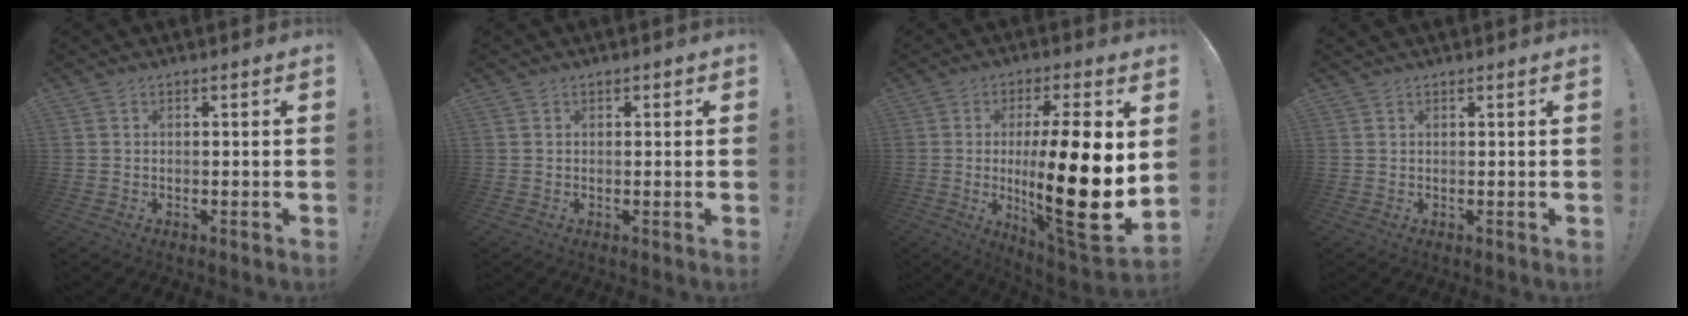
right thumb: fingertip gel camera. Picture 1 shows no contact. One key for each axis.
{"total": 0.6, "fx": 0.4, "fy": 0.4, "fz": 0.1, "tx": 0.002, "ty": -0.002, "tz": 0.008}
{"total": 23.1, "fx": -0.6, "fy": 4.3, "fz": 22.7, "tx": -0.384, "ty": -0.022, "tz": -0.010}
{"total": 0.6, "fx": 0.6, "fy": -0.2, "fz": 0.1, "tx": 0.004, "ty": -0.002, "tz": 0.010}